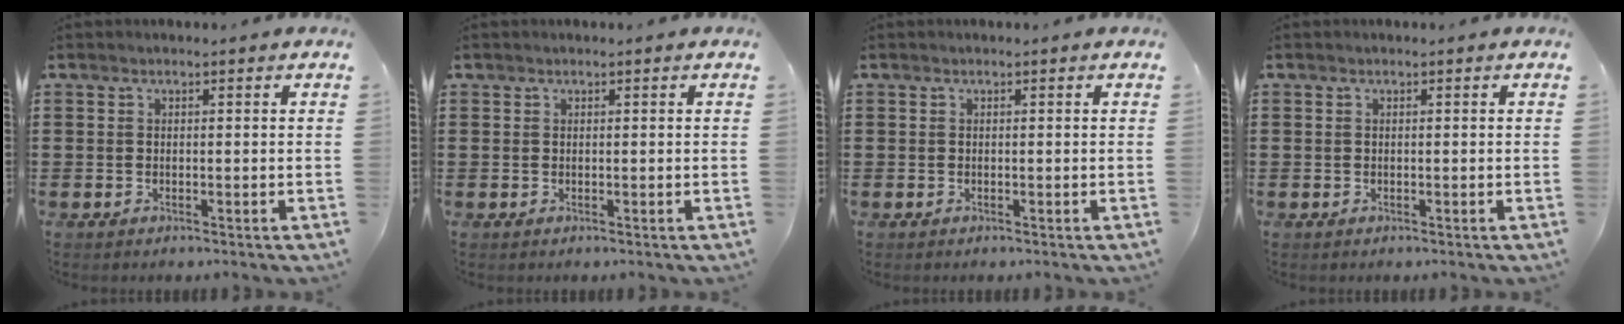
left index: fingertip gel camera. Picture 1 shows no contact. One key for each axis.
{"total": 0.0}
{"total": 0.0}
{"total": 0.0}